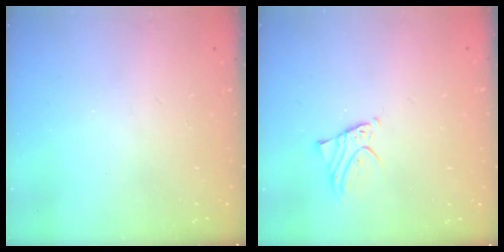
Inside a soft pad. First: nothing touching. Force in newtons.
{"total": 1.9, "press": 1.9, "slide": 0.3}